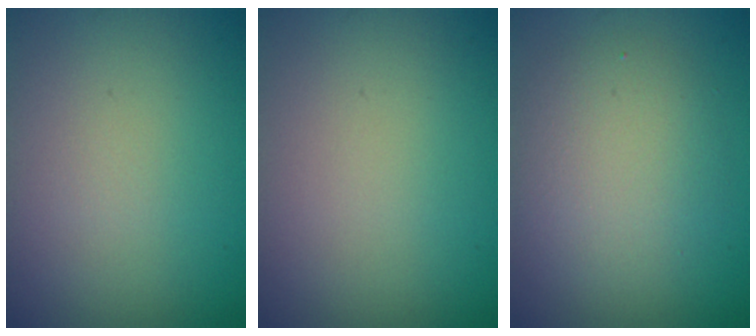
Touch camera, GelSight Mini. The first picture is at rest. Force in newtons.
{"total": 0.0}
{"total": 4.2, "press": 4.2, "slide": 0.1}